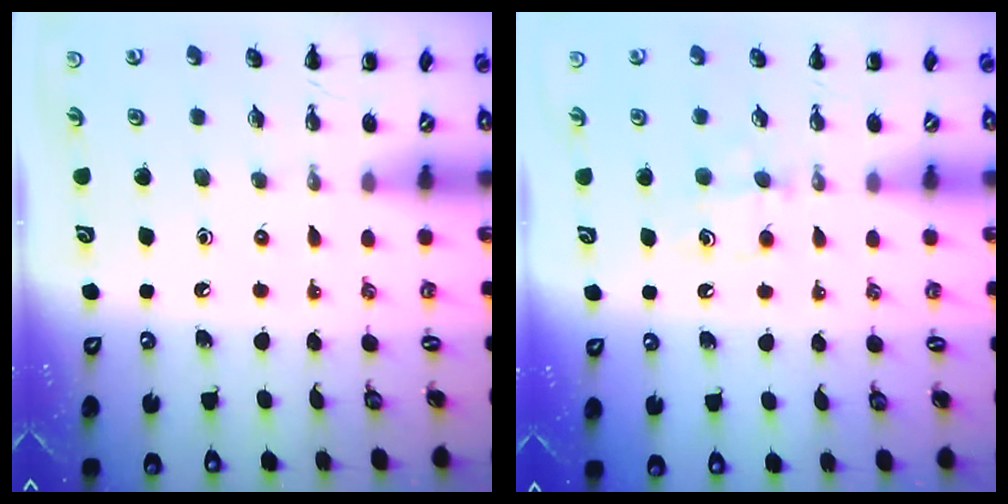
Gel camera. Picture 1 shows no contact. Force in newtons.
{"total": 5.8, "press": 5.7, "slide": 1.5}